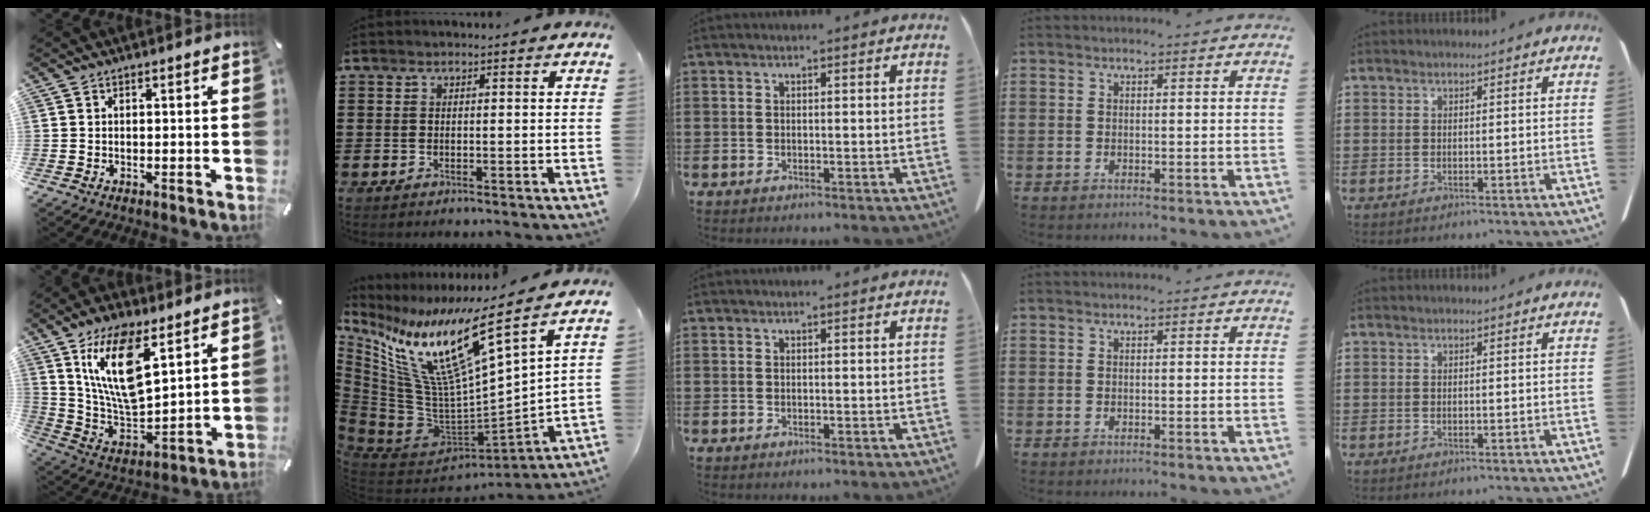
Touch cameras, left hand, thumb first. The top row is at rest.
{"thumb": {"total": 17.2, "force": [10.0, 7.3, 11.9], "torque": [-0.263, -0.051, 0.172]}, "index": {"total": 14.9, "force": [8.9, 2.9, 11.6], "torque": [-0.253, -0.069, 0.141]}}